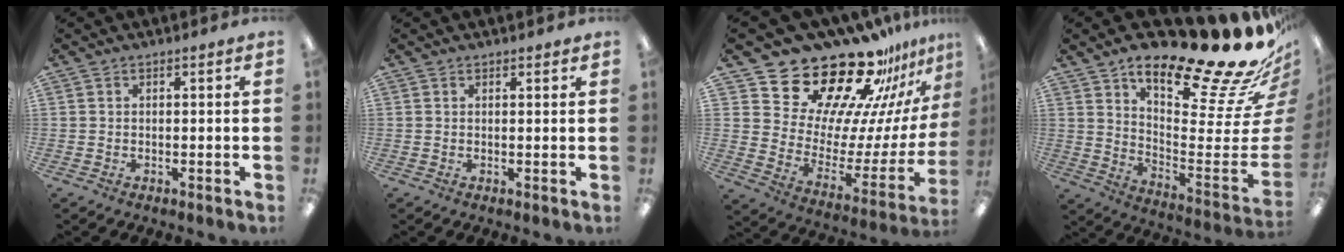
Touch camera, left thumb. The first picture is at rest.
{"total": 0.7, "force": [0.6, 0.3, 0.1], "torque": [0.006, -0.003, 0.010]}
{"total": 25.3, "force": [21.0, 11.0, 8.7], "torque": [-0.119, -0.174, 0.376]}
{"total": 23.6, "force": [19.4, 4.2, 12.8], "torque": [-0.150, -0.170, 0.303]}